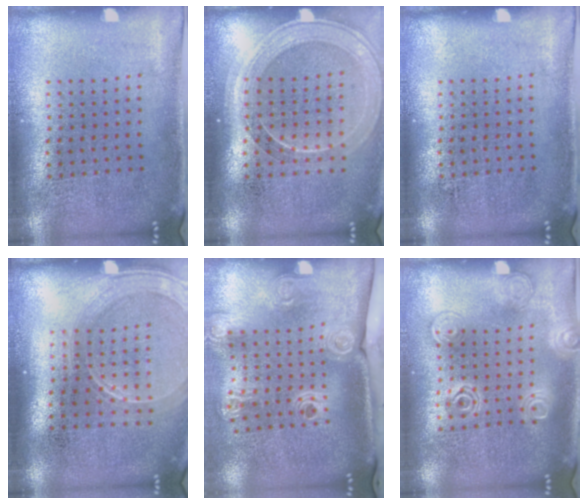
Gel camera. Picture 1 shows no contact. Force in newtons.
{"total": 1.7, "press": 1.6, "slide": 0.7}
{"total": 0.0}
{"total": 1.8, "press": 1.6, "slide": 0.8}
{"total": 2.3, "press": 1.6, "slide": 1.5}
{"total": 1.3, "press": 1.3, "slide": 0.2}